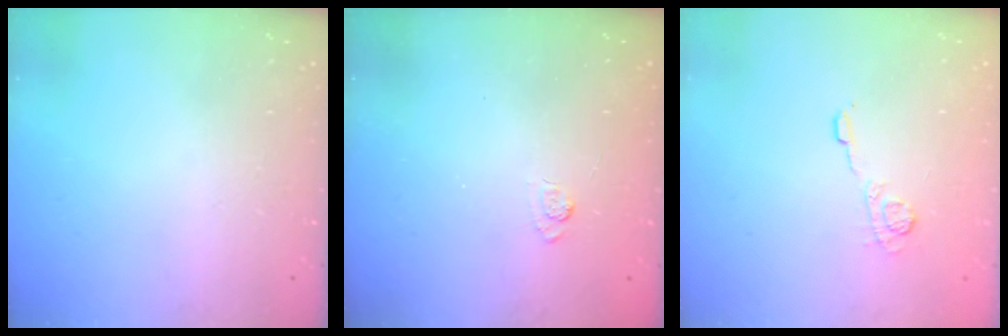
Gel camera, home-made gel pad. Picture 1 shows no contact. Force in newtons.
{"total": 2.5, "press": 2.1, "slide": 1.4}
{"total": 4.9, "press": 4.8, "slide": 0.7}